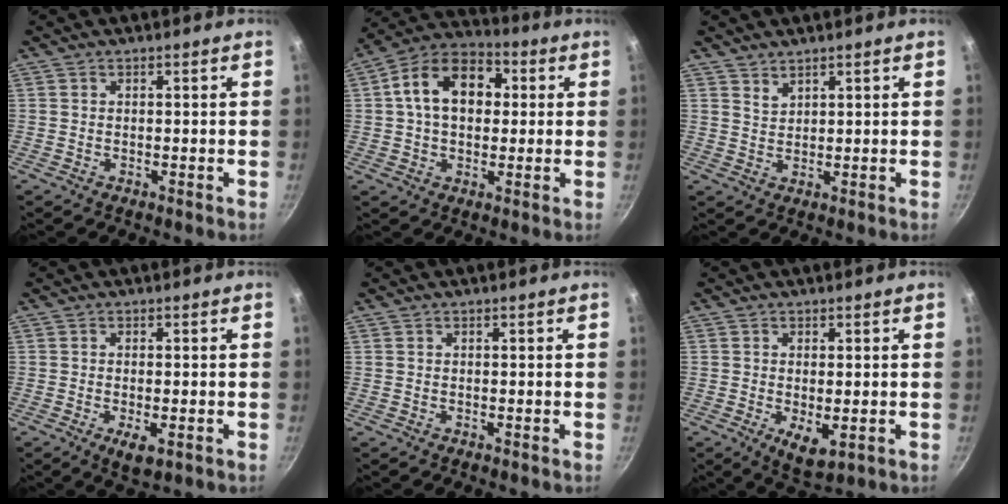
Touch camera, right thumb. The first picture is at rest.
{"total": 14.6, "force": [2.4, 10.1, 10.2], "torque": [-0.133, 0.026, 0.020]}
{"total": 2.1, "force": [1.8, 0.9, 0.6], "torque": [-0.008, -0.009, 0.036]}
{"total": 4.2, "force": [-1.4, 1.6, 3.6], "torque": [-0.060, -0.006, -0.019]}
{"total": 0.0}
{"total": 5.7, "force": [-1.1, 2.6, 5.0], "torque": [-0.076, -0.015, -0.006]}